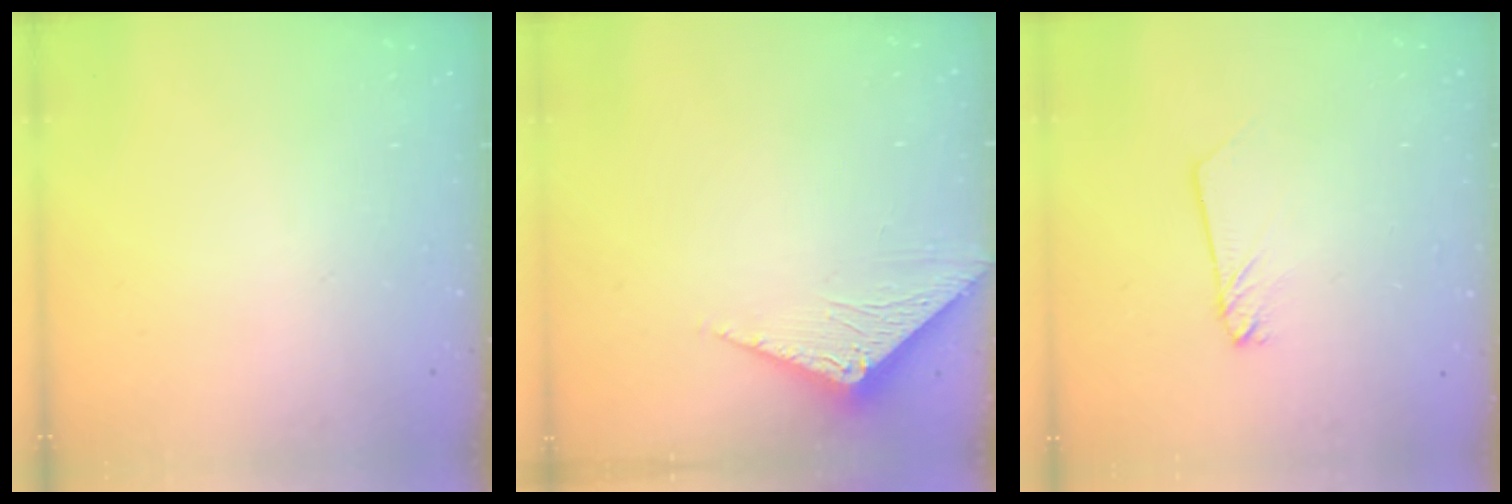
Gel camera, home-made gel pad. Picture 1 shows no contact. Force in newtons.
{"total": 3.4, "press": 3.4, "slide": 0.2}
{"total": 2.2, "press": 2.2, "slide": 0.1}